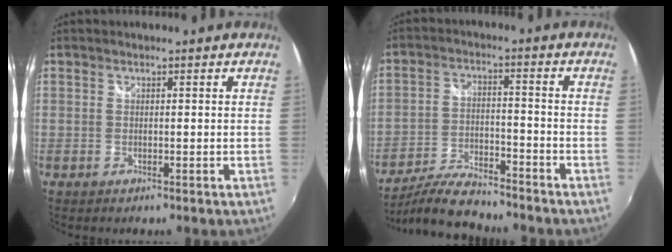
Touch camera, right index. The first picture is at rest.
{"total": 11.8, "force": [-10.6, 2.1, 4.8], "torque": [-0.113, -0.013, -0.186]}